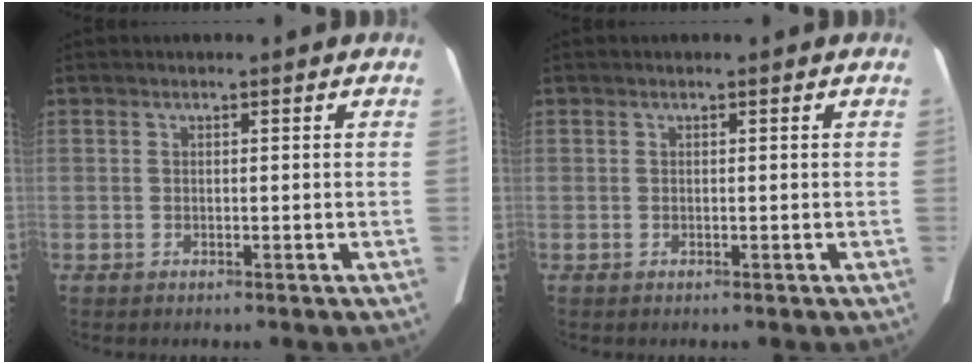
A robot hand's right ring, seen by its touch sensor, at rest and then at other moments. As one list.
[{"total": 0.0}]